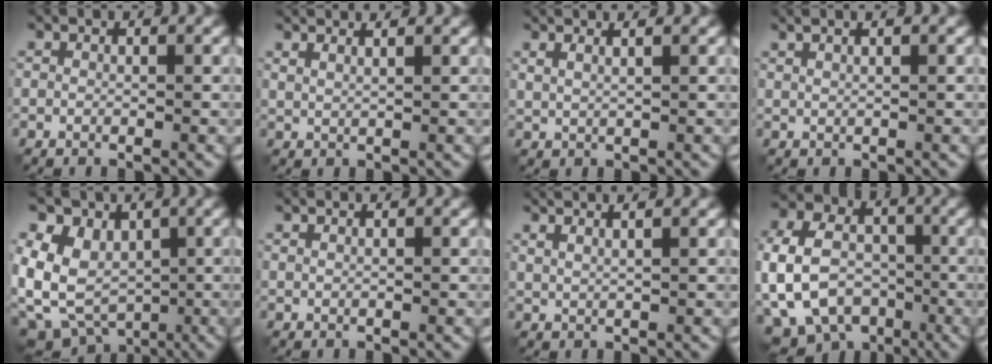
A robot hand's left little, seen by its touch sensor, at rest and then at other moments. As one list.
[{"total": 3.3, "force": [2.4, 1.1, 1.9], "torque": [-0.014, 0.021, 0.014]}, {"total": 3.1, "force": [2.1, 1.1, 2.0], "torque": [-0.019, 0.017, 0.014]}, {"total": 3.7, "force": [2.0, 1.5, 2.7], "torque": [-0.027, 0.026, 0.006]}, {"total": 7.7, "force": [-1.3, 6.3, 4.2], "torque": [-0.080, -0.013, -0.028]}, {"total": 1.3, "force": [0.9, 0.5, 0.8], "torque": [-0.003, 0.002, -0.001]}, {"total": 3.8, "force": [2.6, 1.3, 2.4], "torque": [-0.023, 0.023, 0.017]}, {"total": 13.4, "force": [-3.1, 10.5, 7.6], "torque": [-0.160, 0.004, -0.075]}]